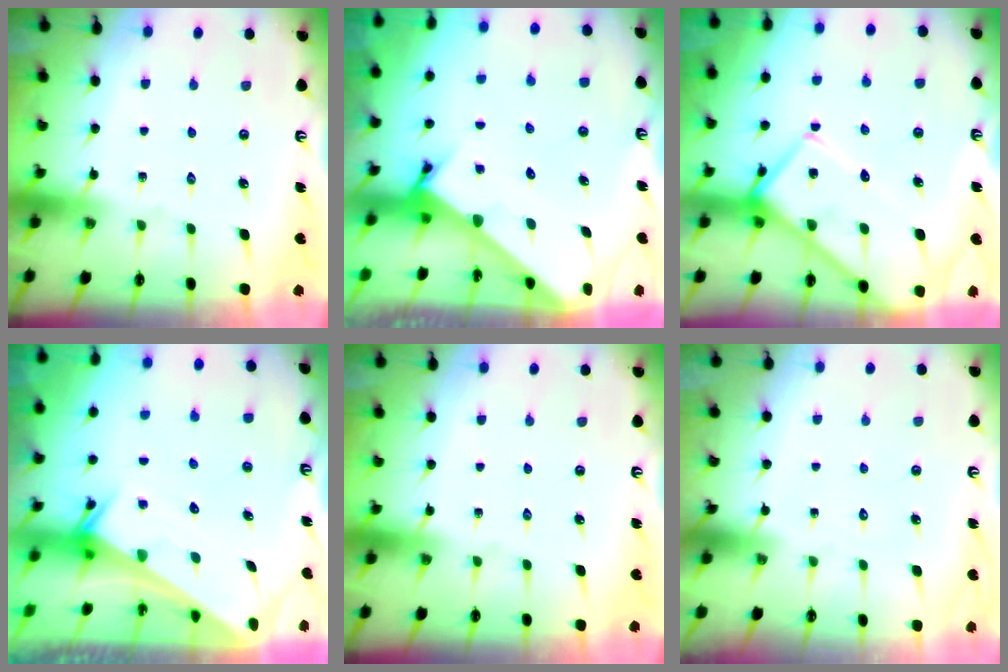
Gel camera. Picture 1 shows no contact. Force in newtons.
{"total": 3.4, "press": 3.4, "slide": 0.2}
{"total": 12.8, "press": 12.7, "slide": 1.1}
{"total": 2.4, "press": 2.4, "slide": 0.2}
{"total": 0.0}
{"total": 1.7, "press": 1.6, "slide": 0.1}